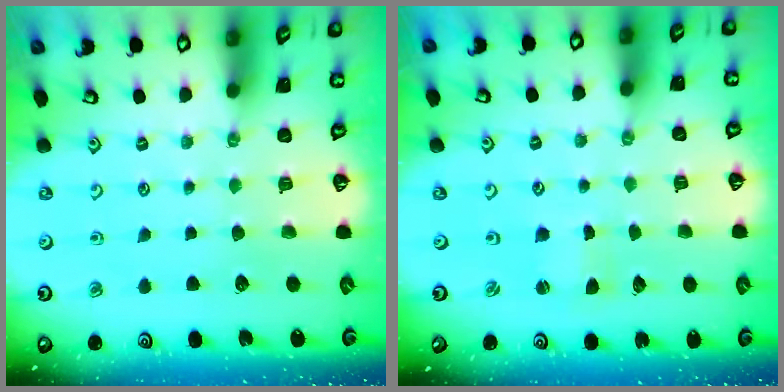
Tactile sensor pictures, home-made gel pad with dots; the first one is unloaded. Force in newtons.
{"total": 1.1, "press": 1.1, "slide": 0.1}